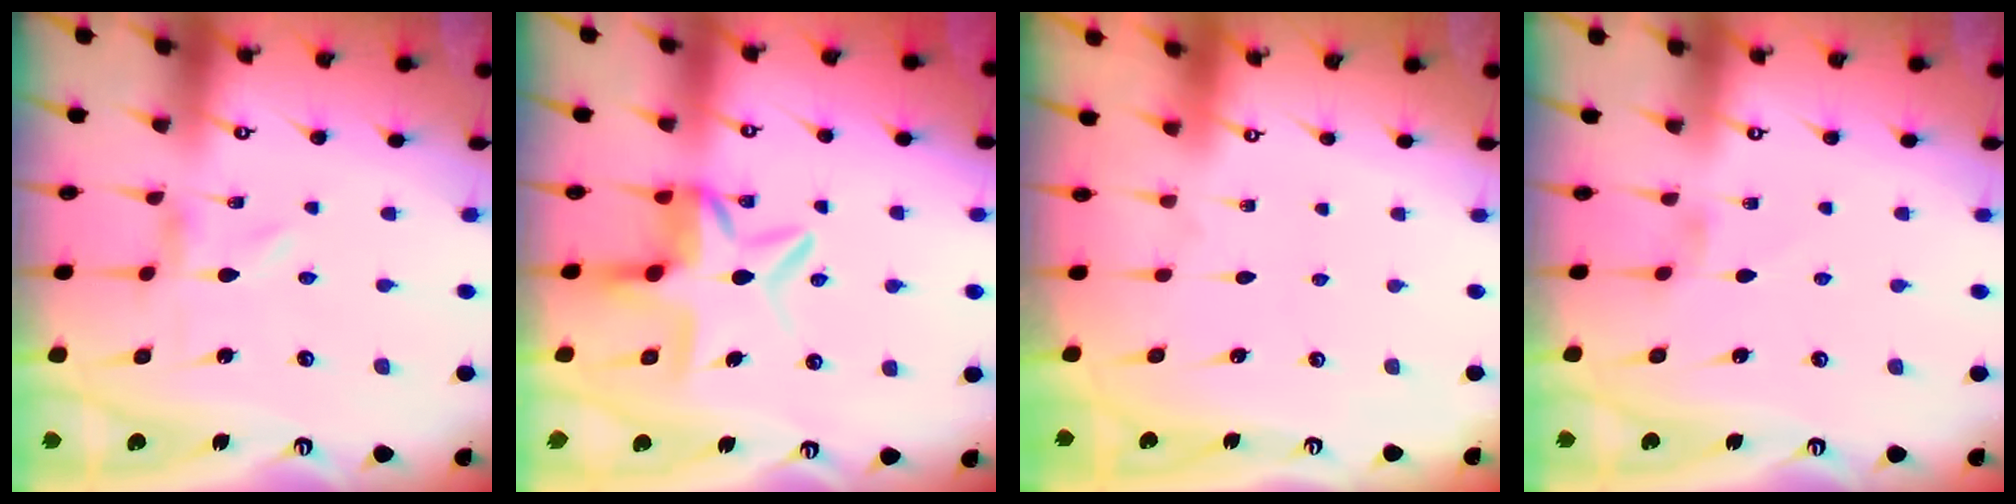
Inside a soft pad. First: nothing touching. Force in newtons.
{"total": 8.5, "press": 8.3, "slide": 2.0}
{"total": 1.8, "press": 1.8, "slide": 0.2}
{"total": 2.4, "press": 2.3, "slide": 0.4}